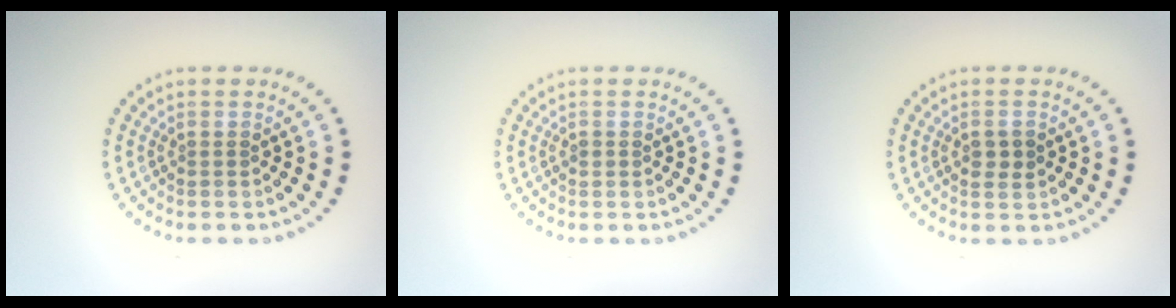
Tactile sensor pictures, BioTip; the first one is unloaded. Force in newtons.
{"total": 0.6, "press": 0.6, "slide": 0.1}
{"total": 1.6, "press": 1.6, "slide": 0.1}